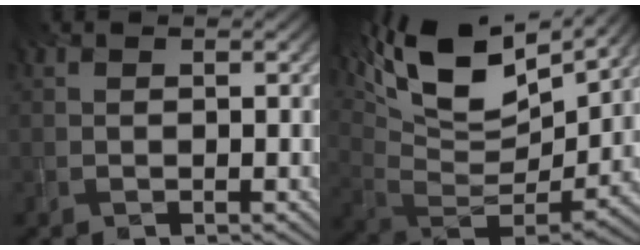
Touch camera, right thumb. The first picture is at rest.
{"total": 15.7, "force": [9.8, 6.6, 10.3], "torque": [-0.222, 0.020, 0.172]}